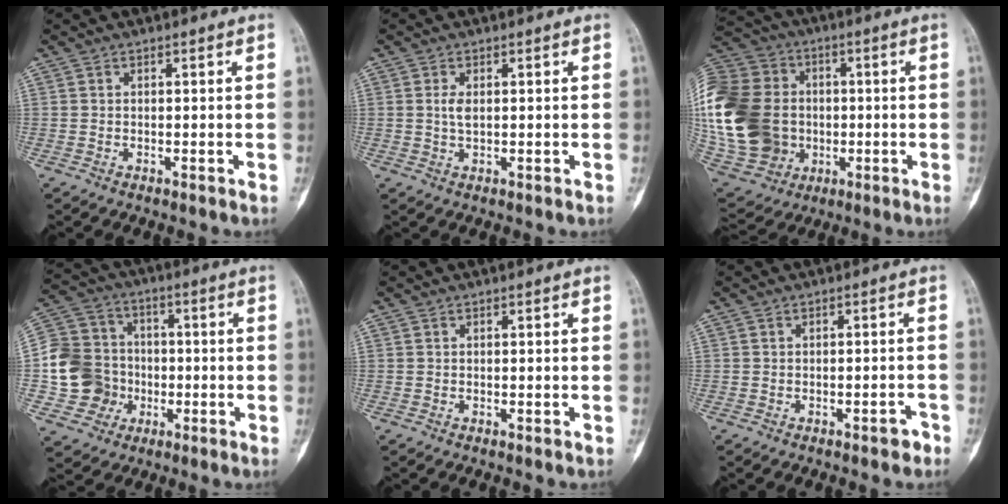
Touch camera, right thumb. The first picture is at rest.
{"total": 2.1, "force": [0.3, 1.0, 1.9], "torque": [-0.041, -0.002, 0.009]}
{"total": 31.4, "force": [-0.7, 25.3, 18.5], "torque": [-0.444, 0.030, 0.007]}
{"total": 14.0, "force": [-2.0, 12.9, 5.1], "torque": [-0.076, 0.026, -0.034]}
{"total": 0.0}
{"total": 2.0, "force": [-1.4, 0.8, 1.2], "torque": [-0.015, 0.013, -0.017]}